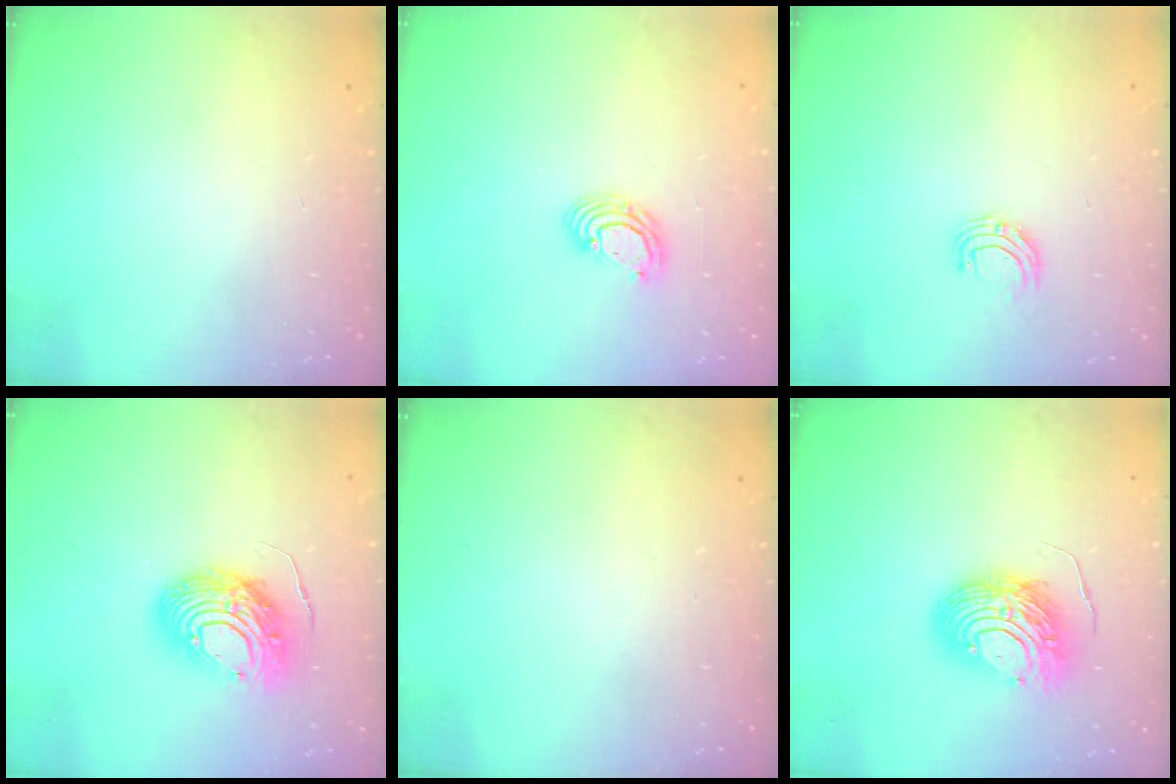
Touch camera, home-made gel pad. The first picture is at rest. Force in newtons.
{"total": 5.6, "press": 5.6, "slide": 0.2}
{"total": 5.5, "press": 5.5, "slide": 0.6}
{"total": 12.5, "press": 12.4, "slide": 0.9}
{"total": 0.0}
{"total": 10.4, "press": 10.3, "slide": 1.1}